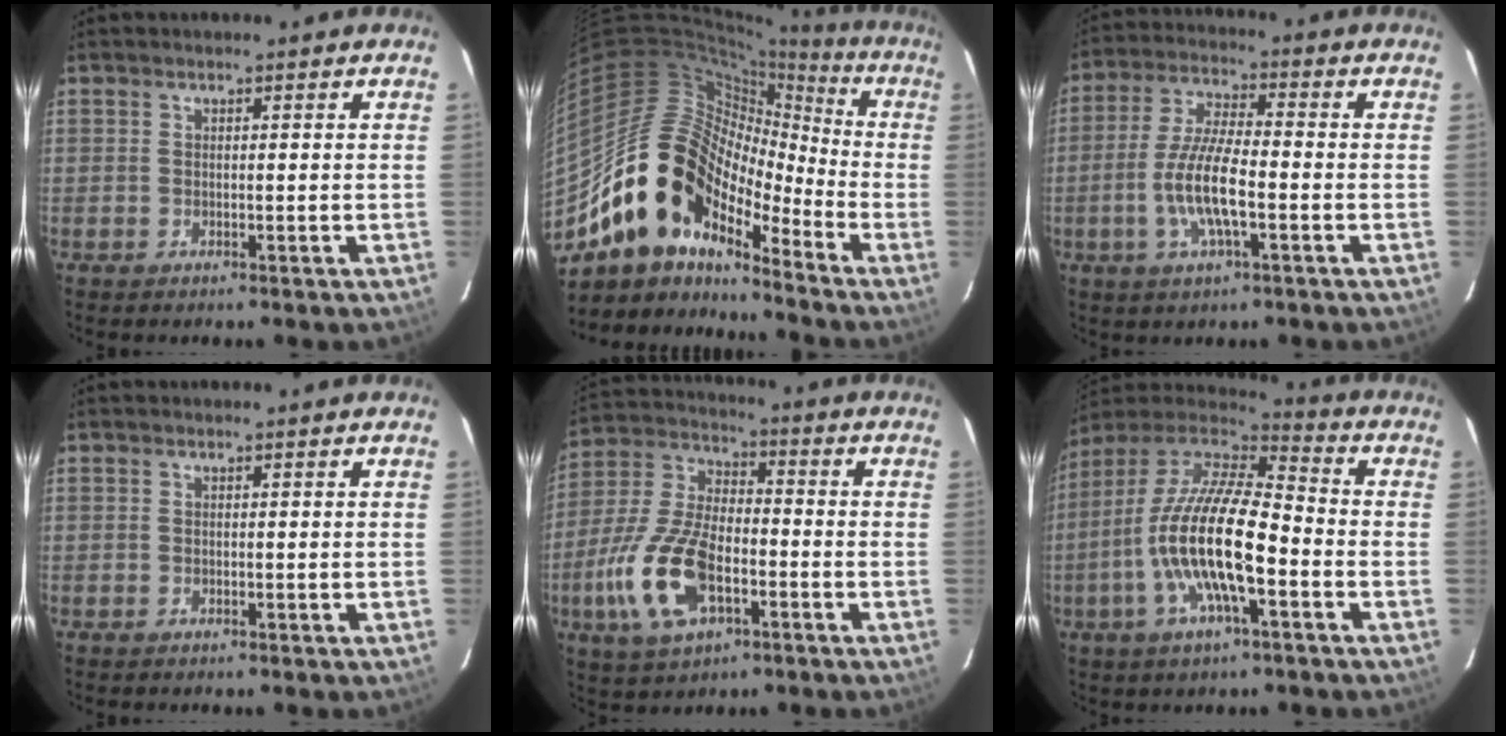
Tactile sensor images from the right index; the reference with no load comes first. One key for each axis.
{"total": 16.8, "fx": -11.2, "fy": 9.4, "fz": 8.2, "tx": -0.156, "ty": 0.015, "tz": -0.213}
{"total": 10.5, "fx": -3.0, "fy": 2.4, "fz": 9.8, "tx": -0.200, "ty": -0.002, "tz": -0.059}
{"total": 0.0}
{"total": 16.3, "fx": -6.0, "fy": 8.1, "fz": 12.8, "tx": -0.291, "ty": -0.004, "tz": -0.109}
{"total": 19.0, "fx": -5.3, "fy": 5.3, "fz": 17.5, "tx": -0.330, "ty": -0.015, "tz": -0.108}